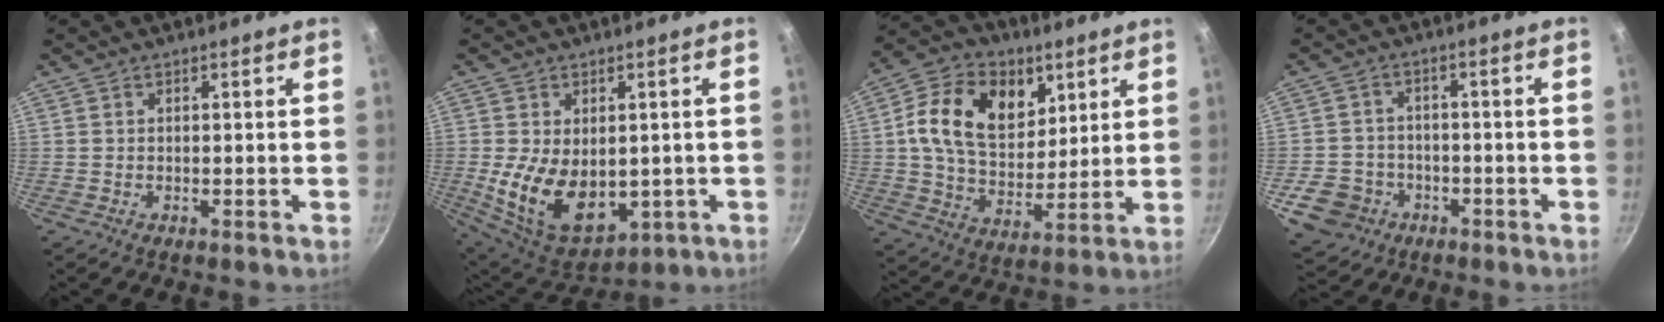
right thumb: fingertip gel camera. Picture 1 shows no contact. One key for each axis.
{"total": 15.0, "fx": -1.1, "fy": 9.8, "fz": 11.3, "tx": -0.175, "ty": -0.021, "tz": 0.012}
{"total": 17.7, "fx": 6.0, "fy": 12.4, "fz": 11.2, "tx": -0.166, "ty": -0.019, "tz": 0.096}
{"total": 9.3, "fx": -4.1, "fy": 7.6, "fz": 3.4, "tx": -0.044, "ty": 0.031, "tz": -0.060}